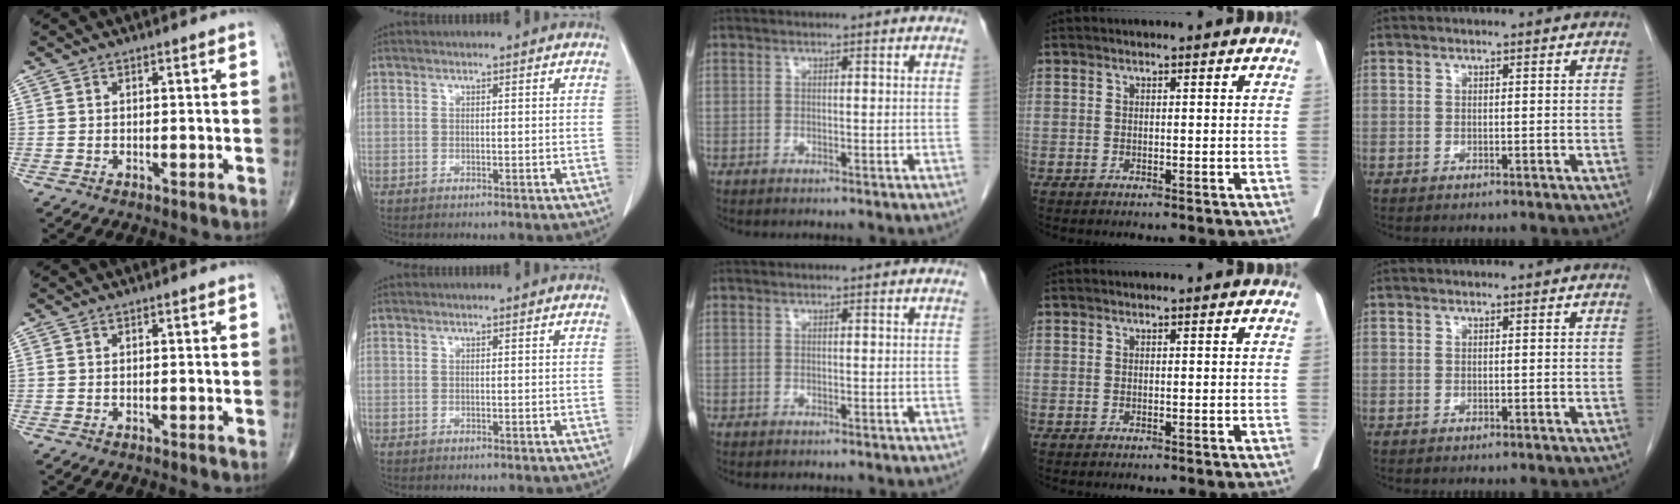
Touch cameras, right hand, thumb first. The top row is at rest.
{}